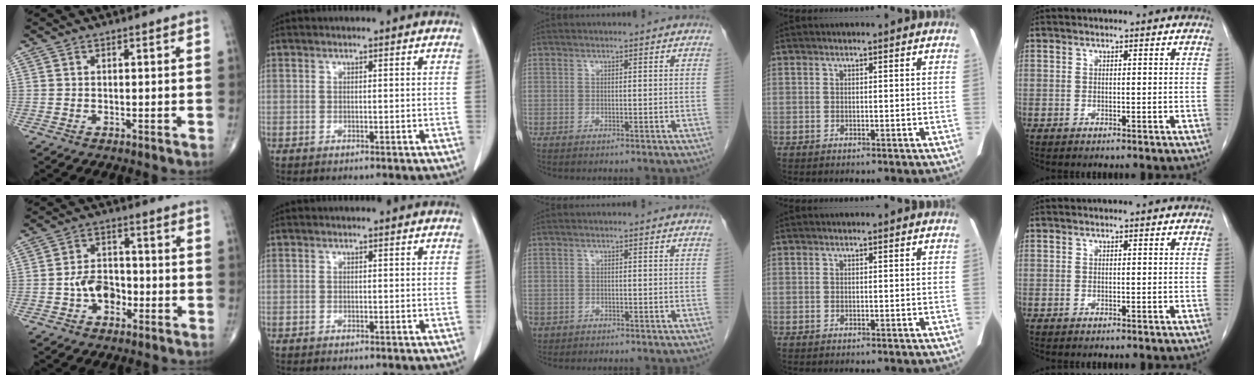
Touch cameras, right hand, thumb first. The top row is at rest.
{"thumb": {"total": 6.9, "force": [-2.2, 4.9, 4.4], "torque": [-0.049, 0.027, -0.044]}, "middle": {"total": 2.4, "force": [-1.5, 1.8, 0.6], "torque": [-0.016, -0.001, -0.025]}}